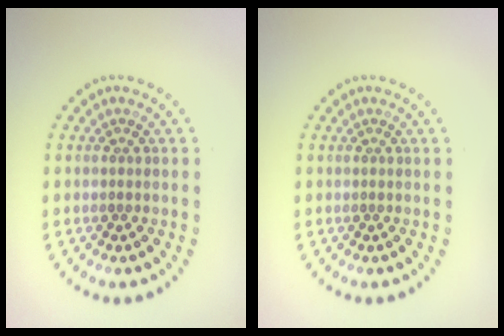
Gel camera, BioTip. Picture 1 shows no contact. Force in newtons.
{"total": 0.0}